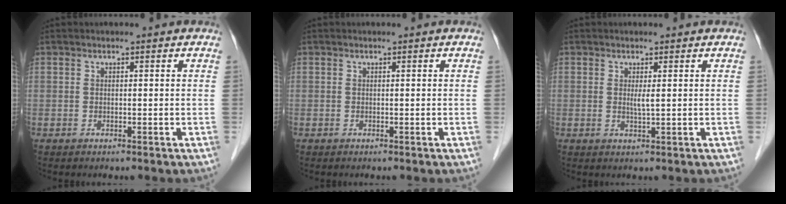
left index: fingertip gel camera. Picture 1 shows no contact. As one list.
[{"total": 0.0}, {"total": 1.4, "force": [0.3, 0.0, 1.4], "torque": [-0.032, -0.003, 0.006]}]